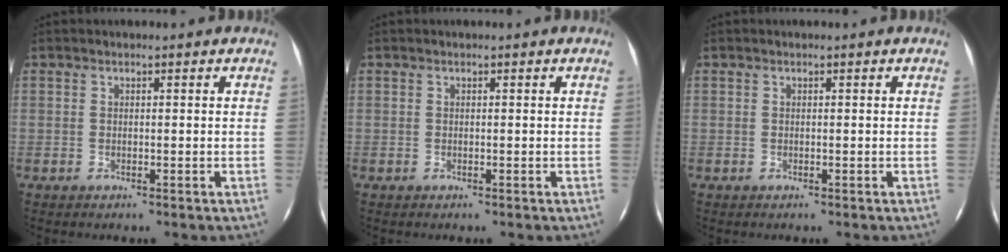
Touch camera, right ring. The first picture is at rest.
{"total": 0.0}
{"total": 0.0}